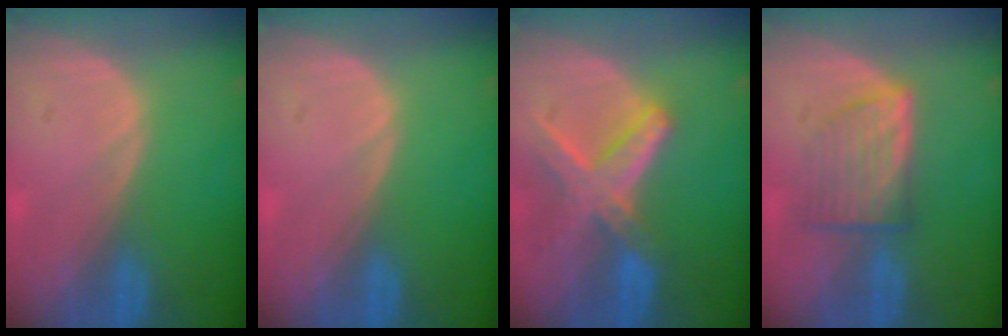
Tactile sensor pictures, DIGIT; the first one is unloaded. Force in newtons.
{"total": 0.0}
{"total": 8.2, "press": 7.1, "slide": 4.1}
{"total": 6.3, "press": 5.9, "slide": 2.1}